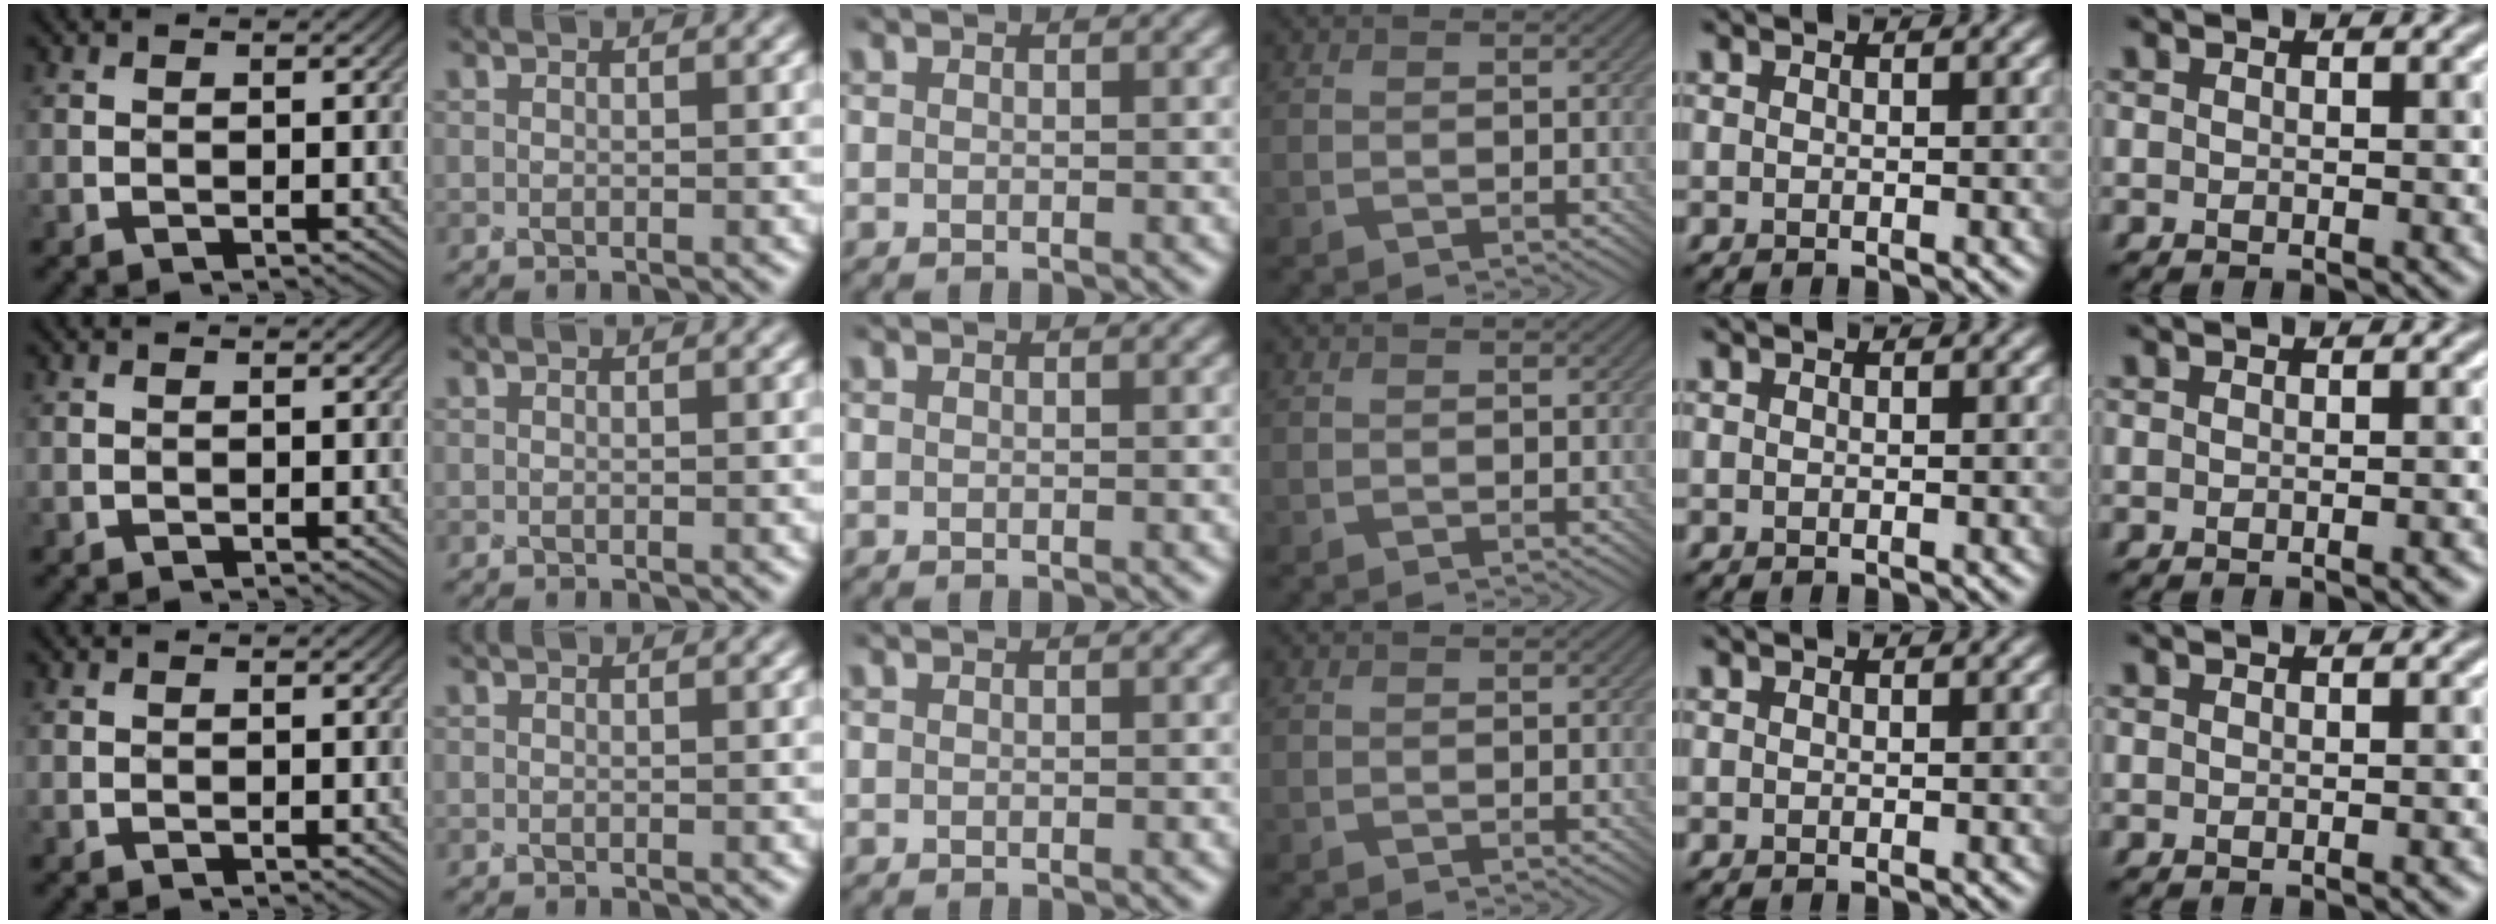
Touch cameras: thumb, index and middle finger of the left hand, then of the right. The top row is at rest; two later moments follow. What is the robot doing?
{"motion": "screw", "object": "bottle cap"}